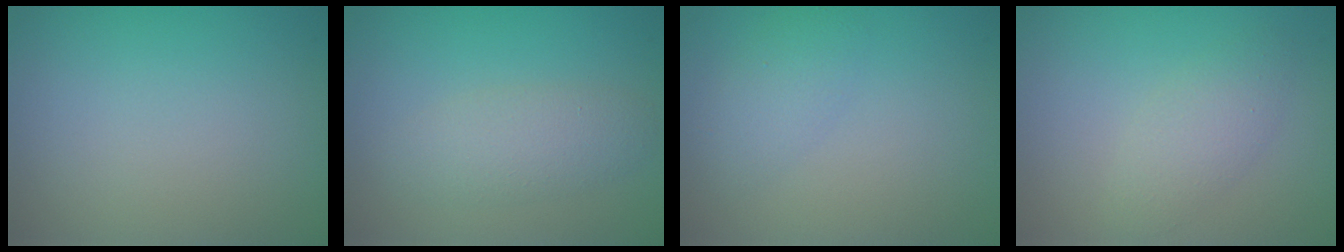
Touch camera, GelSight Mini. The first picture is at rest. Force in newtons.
{"total": 2.8, "press": 2.8, "slide": 0.1}
{"total": 2.0, "press": 2.0, "slide": 0.2}
{"total": 2.3, "press": 2.3, "slide": 0.2}